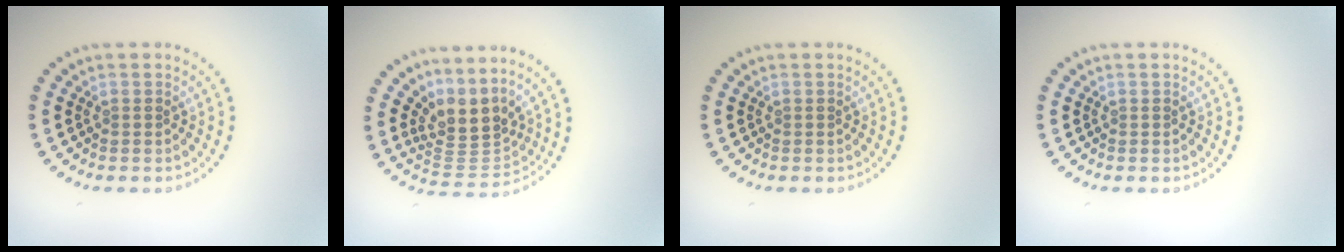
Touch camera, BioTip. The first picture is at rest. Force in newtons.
{"total": 3.9, "press": 2.6, "slide": 2.9}
{"total": 0.0}
{"total": 0.0}